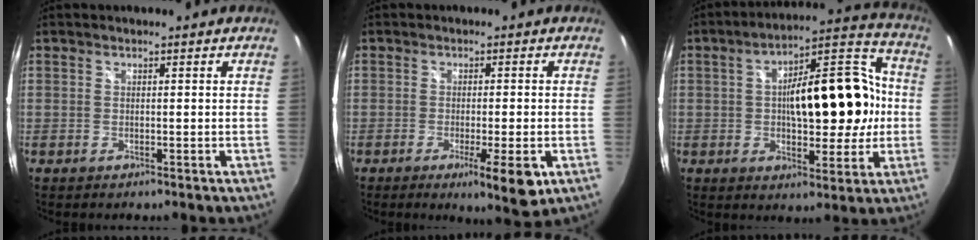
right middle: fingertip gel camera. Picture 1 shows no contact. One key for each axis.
{"total": 7.0, "fx": -2.6, "fy": 0.9, "fz": 6.5, "tx": -0.097, "ty": -0.011, "tz": -0.032}
{"total": 17.9, "fx": 0.6, "fy": 8.0, "fz": 16.0, "tx": -0.246, "ty": 0.037, "tz": 0.011}